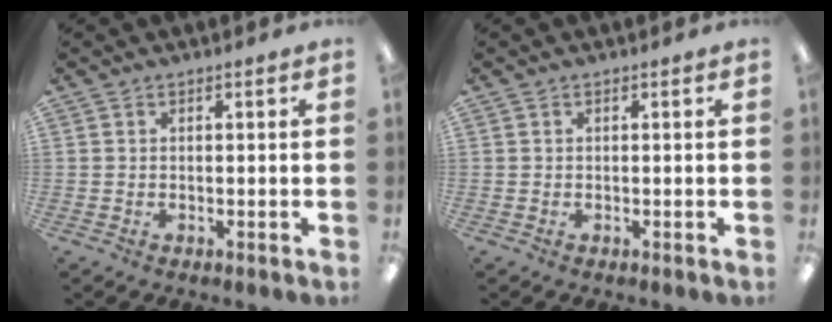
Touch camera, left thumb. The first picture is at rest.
{"total": 0.0}